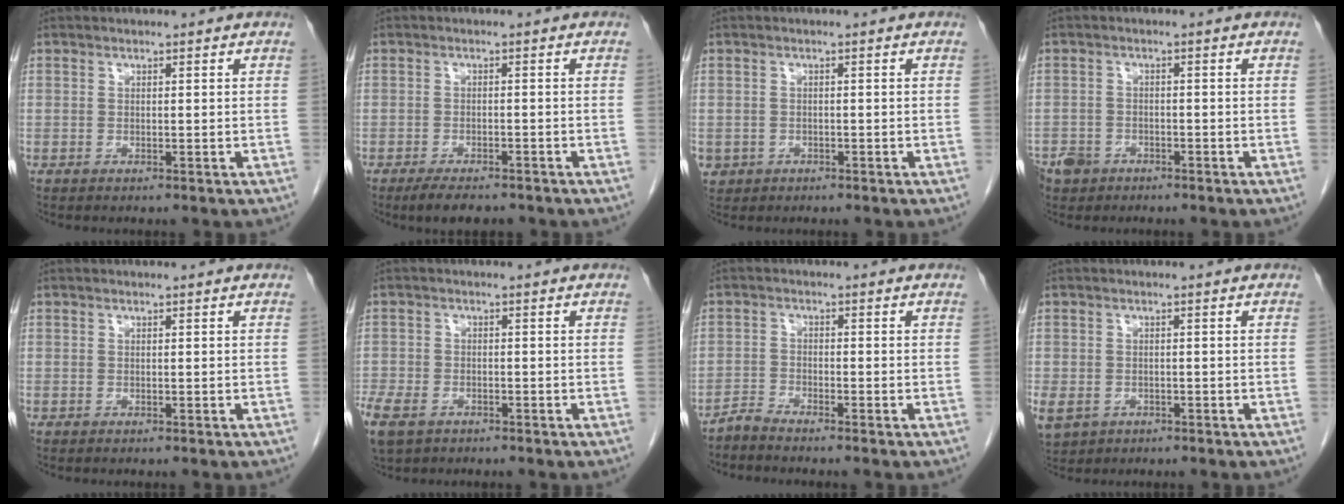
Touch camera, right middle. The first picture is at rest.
{"total": 4.9, "force": [-3.9, 1.5, 2.6], "torque": [-0.046, -0.009, -0.057]}
{"total": 2.8, "force": [-1.3, 2.4, 0.3], "torque": [-0.004, 0.004, -0.019]}
{"total": 3.9, "force": [-2.7, 2.7, 0.7], "torque": [-0.013, 0.005, -0.046]}
{"total": 0.0}
{"total": 9.3, "force": [-5.7, 5.7, 4.7], "torque": [-0.125, -0.011, -0.092]}
{"total": 2.1, "force": [-2.1, -0.2, 0.1], "torque": [-0.001, -0.007, -0.044]}
{"total": 9.5, "force": [-4.1, 7.6, 3.9], "torque": [-0.120, -0.007, -0.056]}